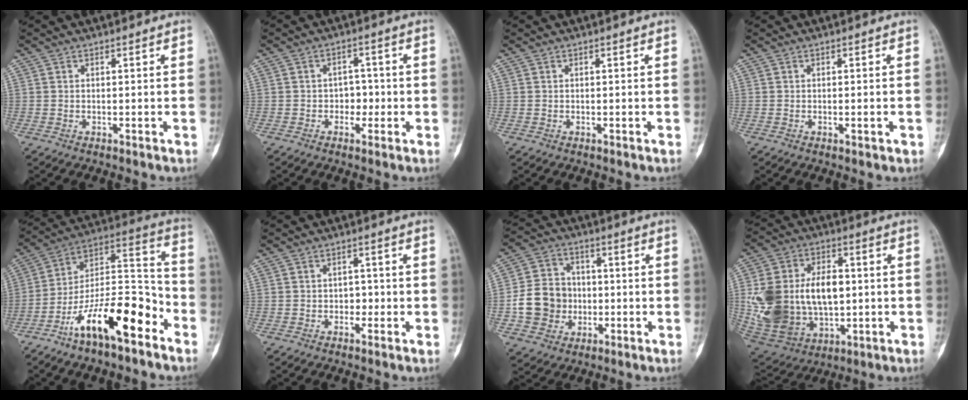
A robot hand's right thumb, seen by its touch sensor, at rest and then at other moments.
{"total": 3.3, "force": [-0.9, 2.7, 1.7], "torque": [0.008, 0.013, -0.022]}
{"total": 0.0}
{"total": 1.1, "force": [-0.3, 0.4, 1.0], "torque": [-0.009, 0.001, -0.003]}
{"total": 19.7, "force": [-11.0, 6.8, 14.8], "torque": [-0.238, 0.091, -0.194]}
{"total": 2.0, "force": [-0.7, 1.7, 0.9], "torque": [0.010, 0.009, -0.018]}
{"total": 12.0, "force": [-1.7, 10.8, 5.1], "torque": [-0.066, 0.020, -0.033]}
{"total": 23.1, "force": [0.3, 15.7, 17.0], "torque": [-0.323, 0.004, 0.031]}